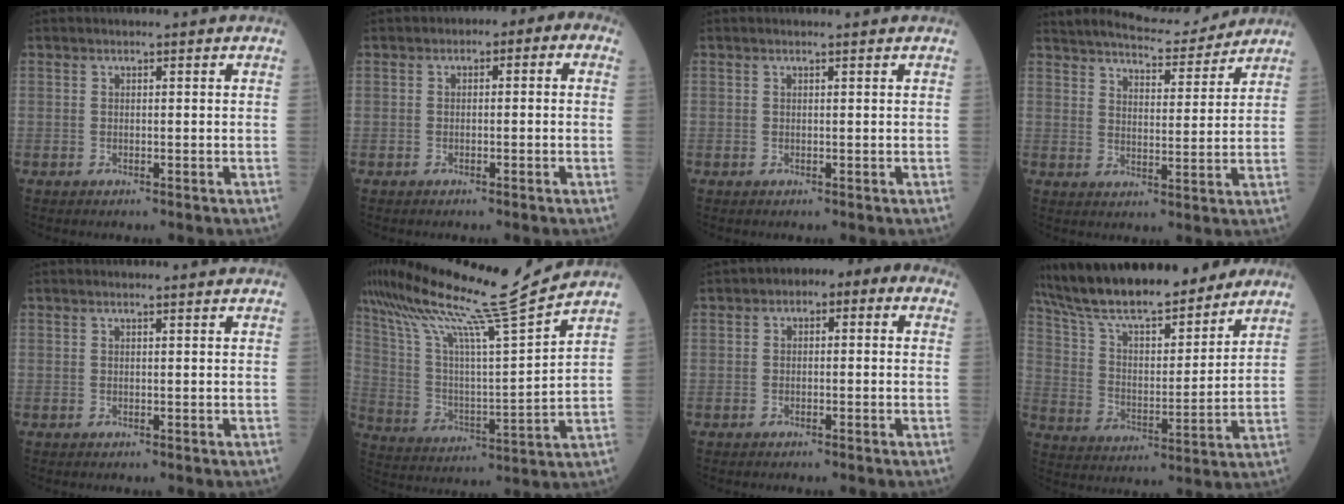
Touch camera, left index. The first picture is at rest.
{"total": 3.2, "force": [-0.3, 1.8, 2.7], "torque": [-0.028, 0.025, -0.015]}
{"total": 0.7, "force": [0.5, -0.2, 0.5], "torque": [-0.012, 0.003, 0.010]}
{"total": 11.2, "force": [10.6, 1.7, 3.2], "torque": [-0.055, 0.007, 0.152]}
{"total": 1.0, "force": [0.7, -0.2, 0.7], "torque": [-0.013, 0.005, 0.012]}
{"total": 19.8, "force": [16.6, -1.5, 10.6], "torque": [-0.199, -0.013, 0.285]}
{"total": 4.9, "force": [0.9, 2.6, 4.1], "torque": [-0.047, 0.031, -0.001]}
{"total": 20.5, "force": [17.3, 4.4, 10.1], "torque": [-0.175, 0.010, 0.285]}